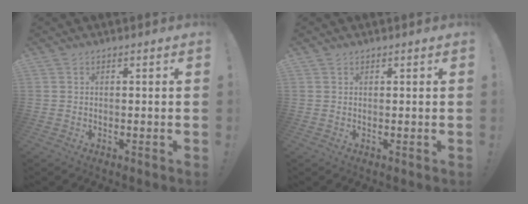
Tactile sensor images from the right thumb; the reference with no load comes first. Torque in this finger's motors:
{"motor_torque": [0.23, -0.44, -0.05, 0.12, -0.01]}